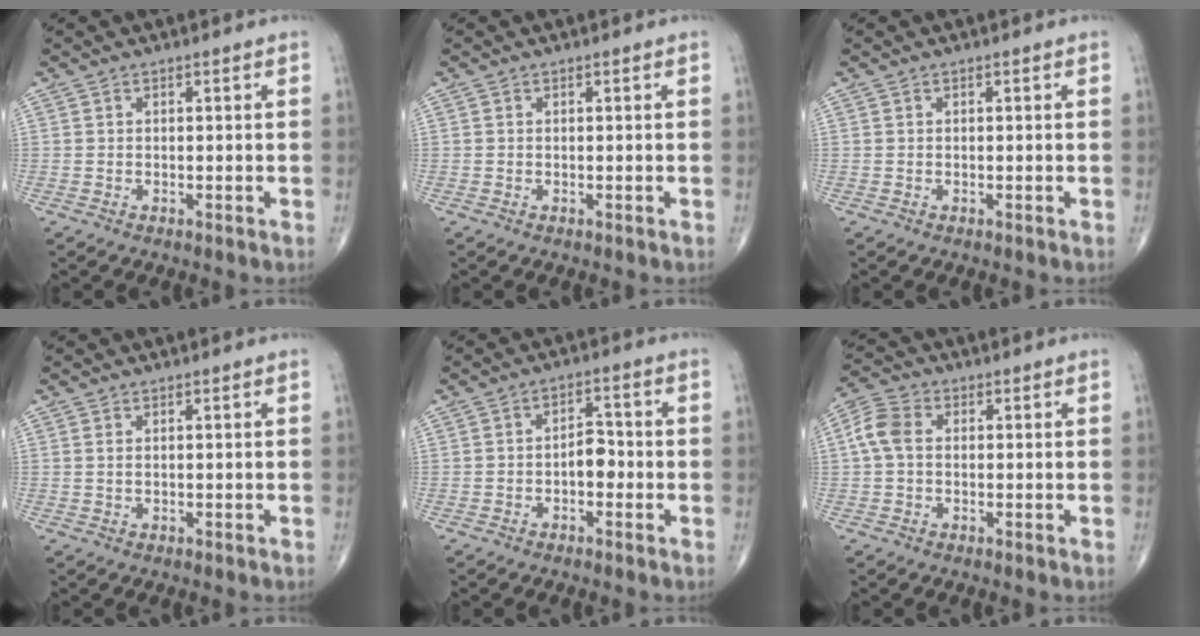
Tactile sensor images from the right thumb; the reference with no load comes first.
{"total": 0.0}
{"total": 0.0}
{"total": 0.6, "force": [0.3, 0.3, 0.5], "torque": [-0.014, 0.002, 0.007]}
{"total": 4.1, "force": [-1.1, 2.5, 3.1], "torque": [-0.030, 0.019, -0.024]}
{"total": 5.8, "force": [0.5, 4.1, 4.1], "torque": [-0.091, 0.018, 0.003]}